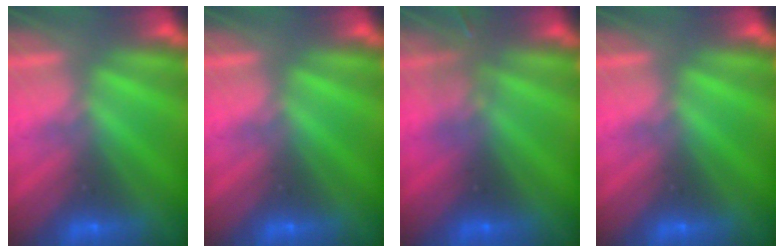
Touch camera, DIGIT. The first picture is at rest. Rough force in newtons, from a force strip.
{"total": 0.0}
{"total": 2.7}
{"total": 0.0}